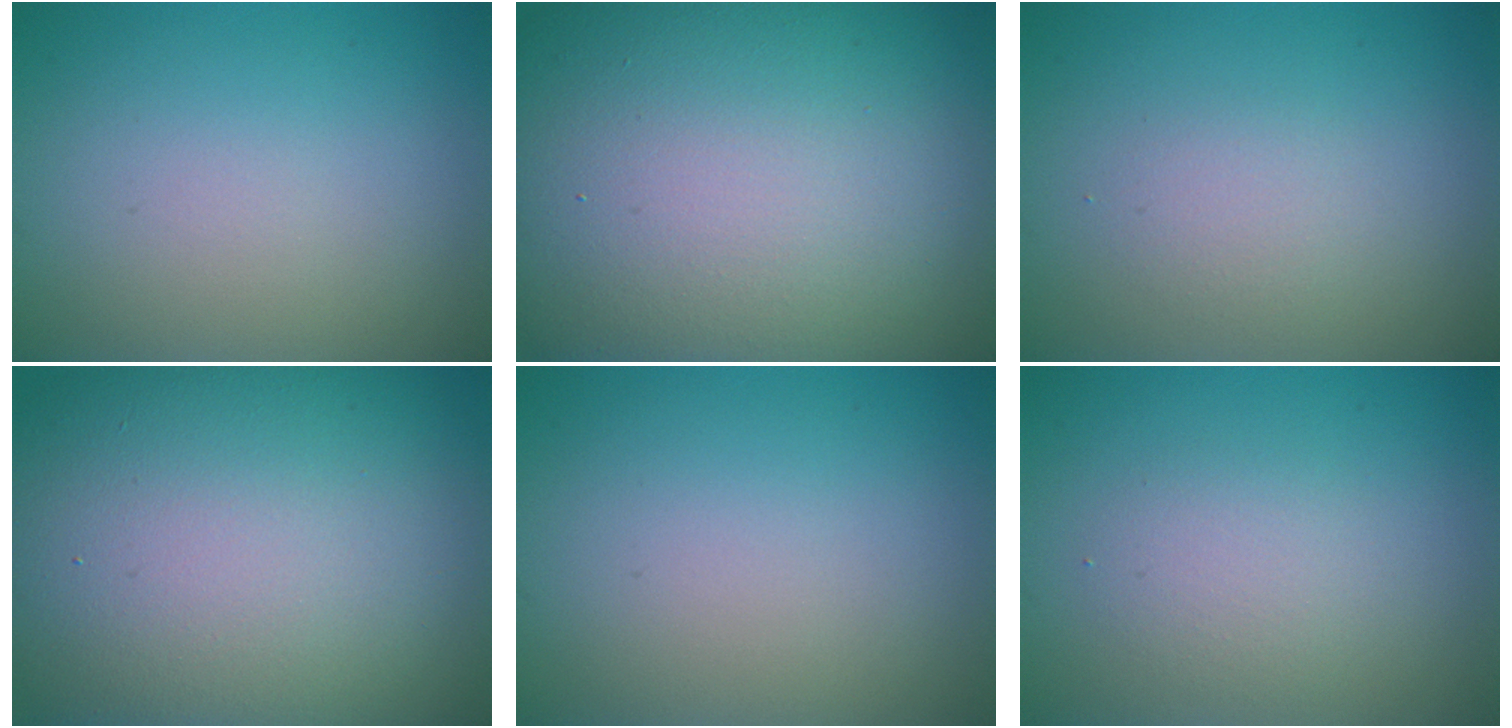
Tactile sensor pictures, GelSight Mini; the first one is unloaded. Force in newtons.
{"total": 24.3, "press": 24.3, "slide": 0.8}
{"total": 1.4, "press": 1.4, "slide": 0.0}
{"total": 18.3, "press": 18.2, "slide": 0.8}
{"total": 0.0}
{"total": 2.1, "press": 2.1, "slide": 0.1}